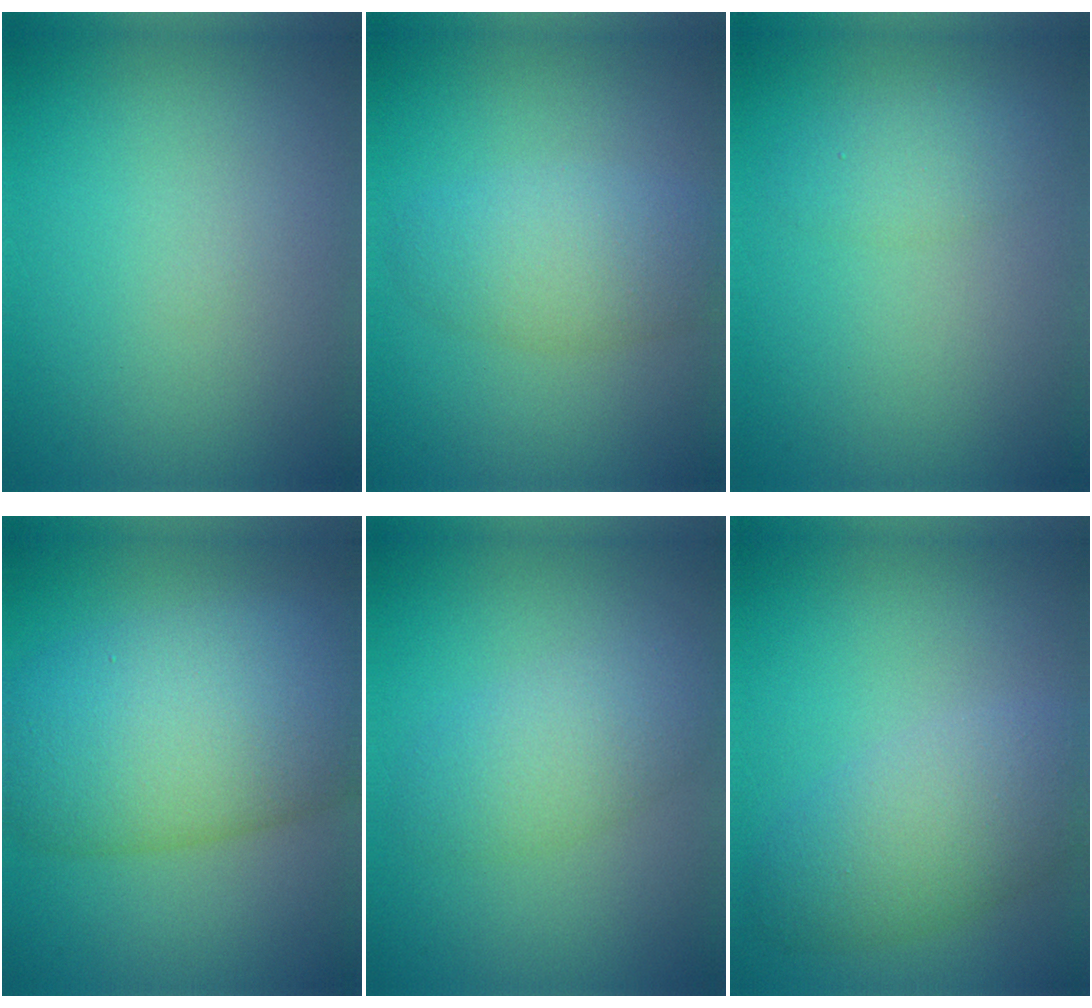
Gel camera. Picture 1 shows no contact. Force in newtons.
{"total": 3.7, "press": 3.7, "slide": 0.2}
{"total": 1.8, "press": 1.8, "slide": 0.0}
{"total": 11.1, "press": 11.1, "slide": 0.3}
{"total": 3.4, "press": 3.4, "slide": 0.1}
{"total": 4.7, "press": 4.7, "slide": 0.1}